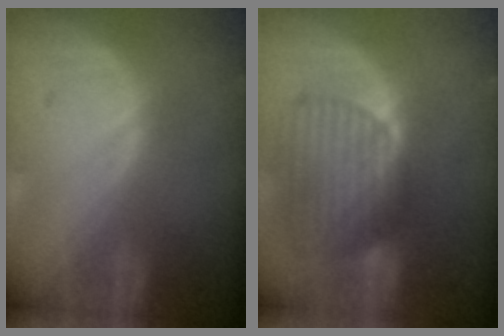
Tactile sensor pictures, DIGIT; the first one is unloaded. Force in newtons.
{"total": 9.5, "press": 8.4, "slide": 4.4}